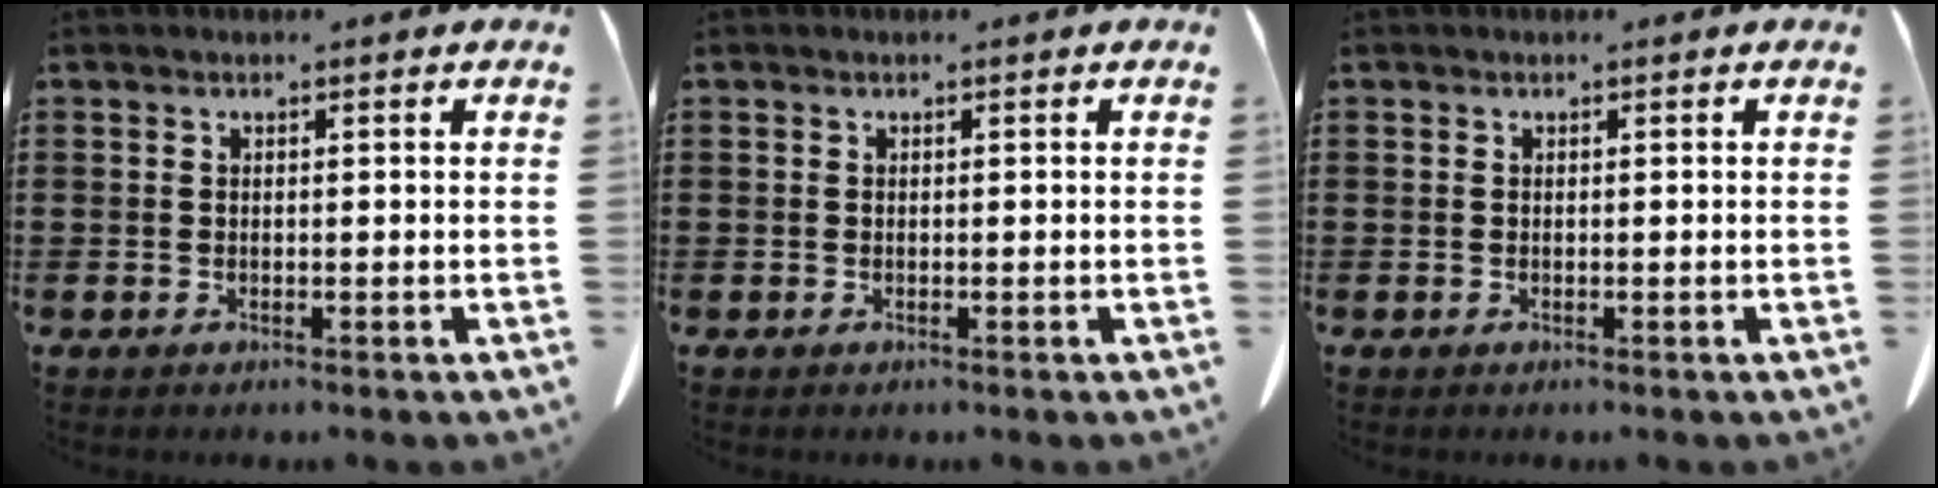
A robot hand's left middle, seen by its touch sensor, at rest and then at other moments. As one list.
[{"total": 0.0}, {"total": 0.0}]